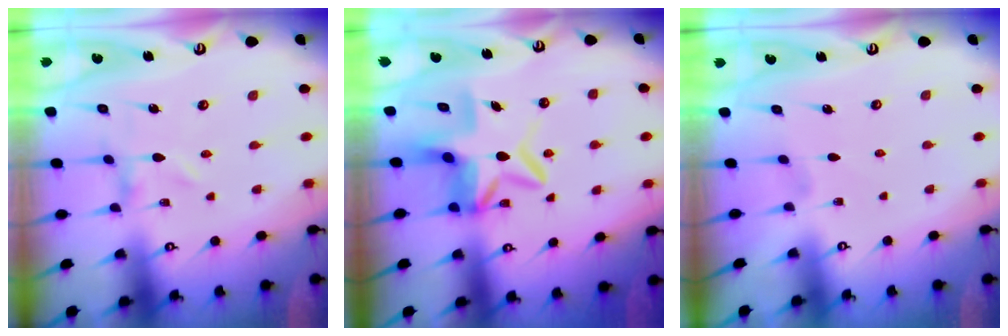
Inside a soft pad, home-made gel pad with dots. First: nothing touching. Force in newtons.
{"total": 9.8, "press": 9.7, "slide": 1.9}
{"total": 0.0}